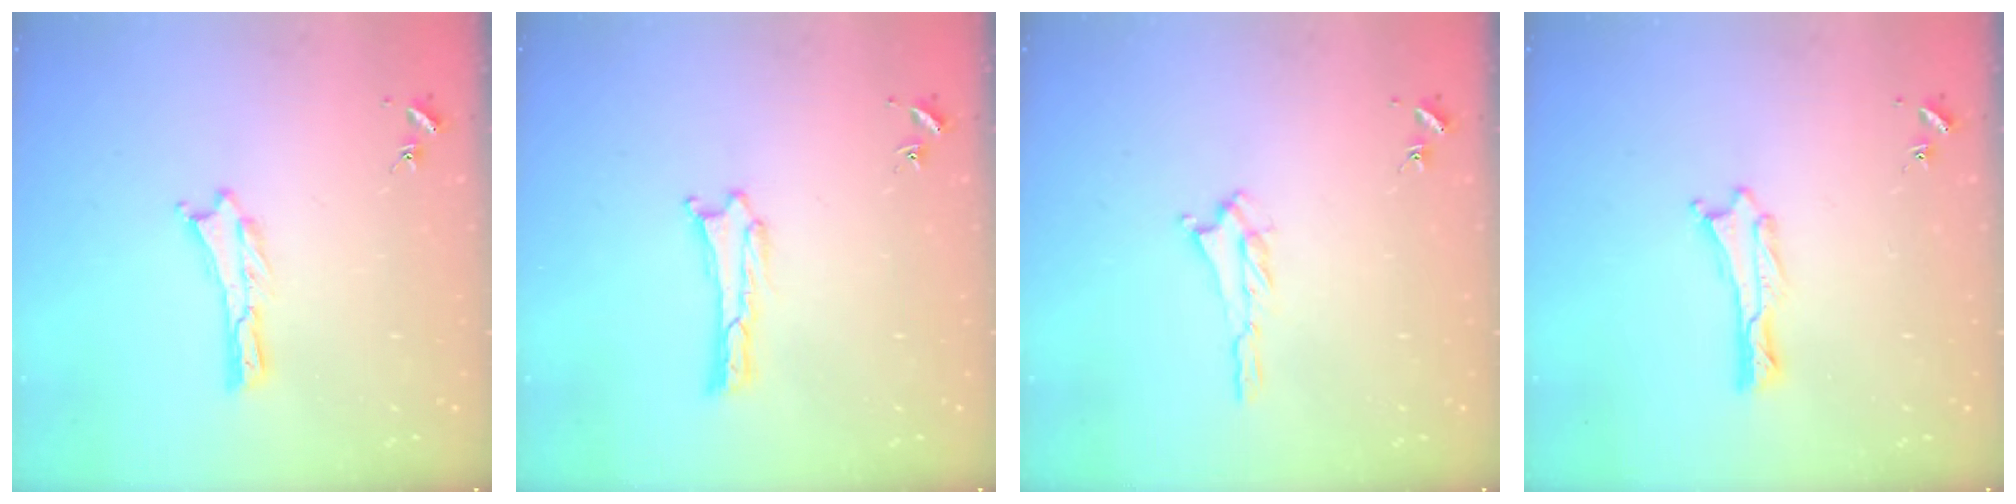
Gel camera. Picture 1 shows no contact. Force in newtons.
{"total": 0.0}
{"total": 1.2, "press": 1.1, "slide": 0.5}
{"total": 0.0}